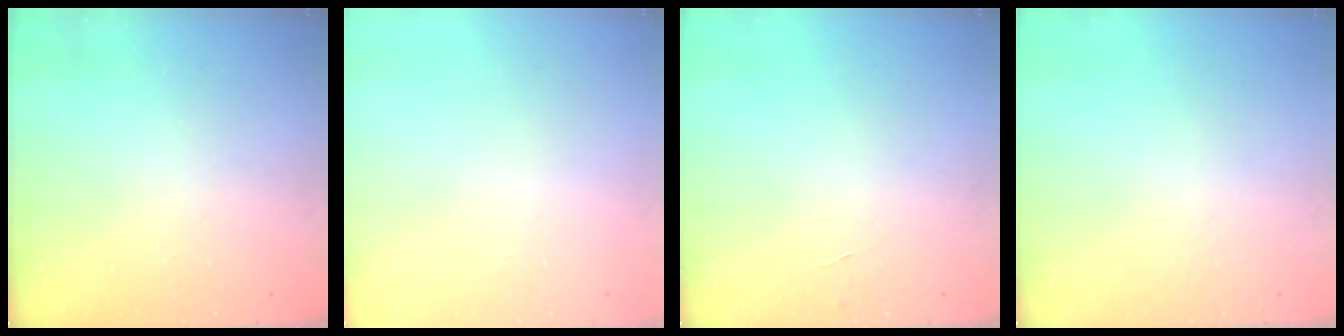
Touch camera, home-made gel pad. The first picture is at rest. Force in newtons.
{"total": 0.0}
{"total": 3.6, "press": 3.6, "slide": 0.3}
{"total": 0.0}